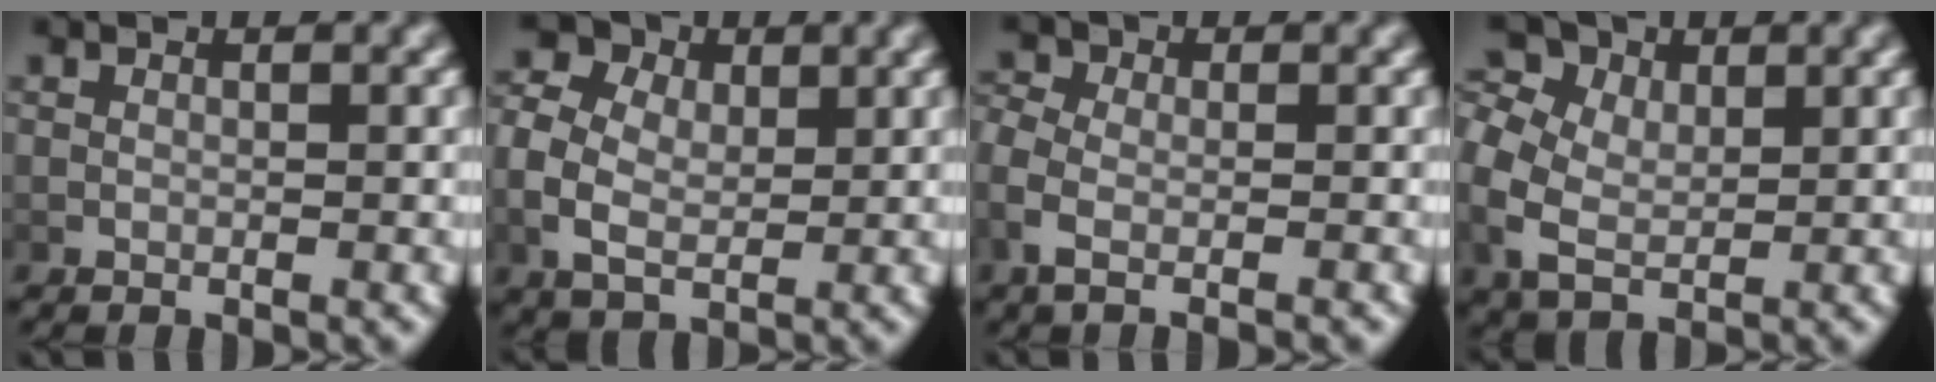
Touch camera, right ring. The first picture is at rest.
{"total": 8.1, "force": [2.1, 6.4, 4.4], "torque": [-0.088, -0.006, 0.033]}
{"total": 2.9, "force": [-0.8, 1.8, 2.1], "torque": [-0.060, -0.009, -0.013]}
{"total": 7.4, "force": [1.9, 6.0, 4.0], "torque": [-0.098, -0.015, 0.036]}